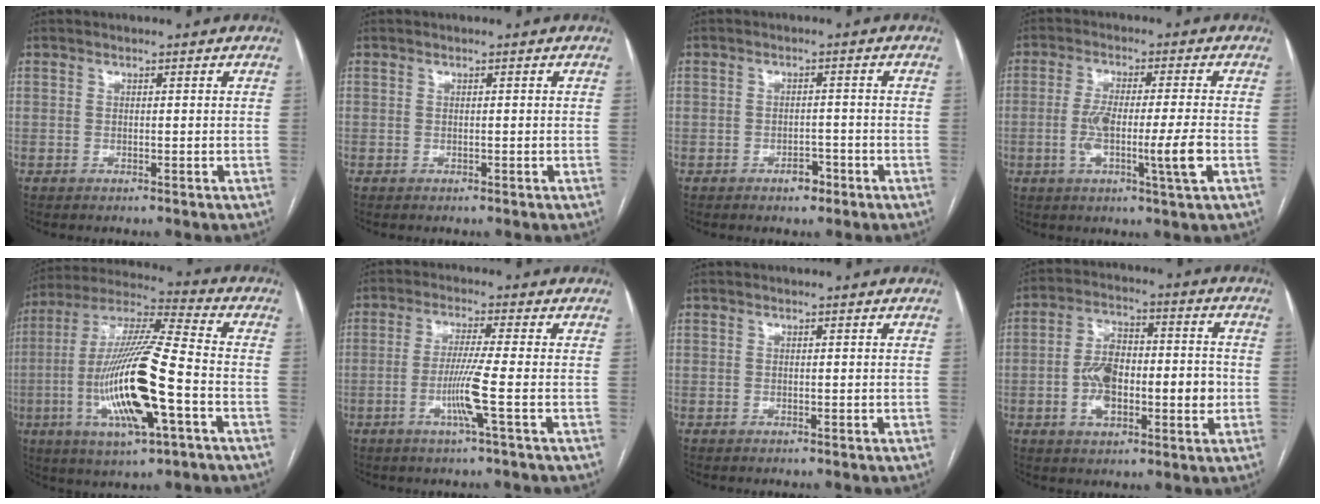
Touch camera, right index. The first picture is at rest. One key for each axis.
{"total": 0.0}
{"total": 2.5, "fx": -1.6, "fy": 1.4, "fz": 1.2, "tx": -0.010, "ty": 0.006, "tz": -0.019}
{"total": 9.2, "fx": -2.1, "fy": 0.1, "fz": 8.9, "tx": -0.162, "ty": -0.008, "tz": -0.040}
{"total": 19.3, "fx": -5.1, "fy": 2.3, "fz": 18.5, "tx": -0.378, "ty": -0.011, "tz": -0.089}
{"total": 6.2, "fx": -1.9, "fy": -1.3, "fz": 5.8, "tx": -0.112, "ty": -0.013, "tz": -0.040}
{"total": 0.0}
{"total": 11.6, "fx": -1.8, "fy": 5.3, "fz": 10.2, "tx": -0.180, "ty": 0.026, "tz": -0.027}